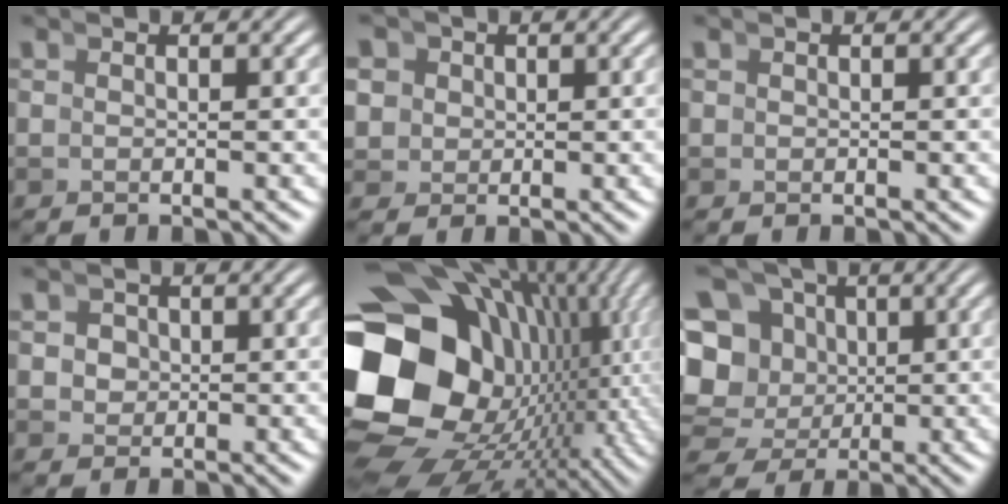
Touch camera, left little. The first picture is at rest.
{"total": 5.1, "force": [1.2, 4.5, 2.1], "torque": [-0.055, -0.011, 0.025]}
{"total": 0.0}
{"total": 2.2, "force": [0.4, 2.1, 0.8], "torque": [-0.010, -0.002, 0.009]}
{"total": 27.6, "force": [-2.0, 18.2, 20.7], "torque": [-0.348, -0.049, -0.017]}
{"total": 13.2, "force": [1.9, 11.2, 6.7], "torque": [-0.138, -0.024, 0.027]}